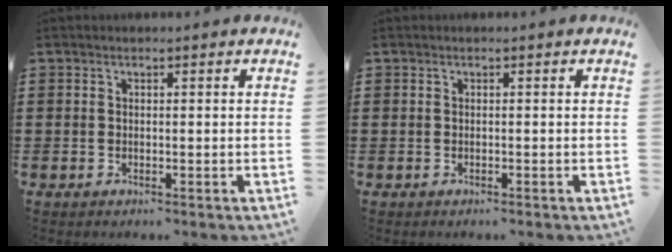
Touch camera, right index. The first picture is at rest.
{"total": 0.0}